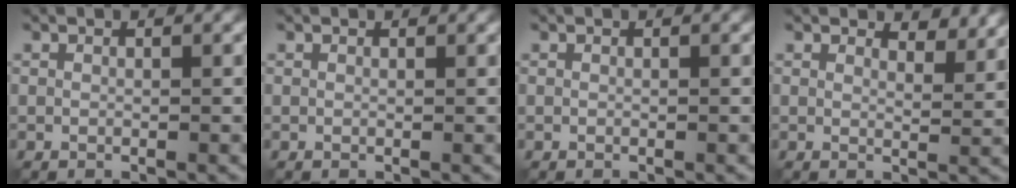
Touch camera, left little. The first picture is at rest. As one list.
[{"total": 0.0}, {"total": 0.0}, {"total": 3.1, "force": [2.8, 0.8, 1.1], "torque": [-0.023, -0.005, 0.034]}]